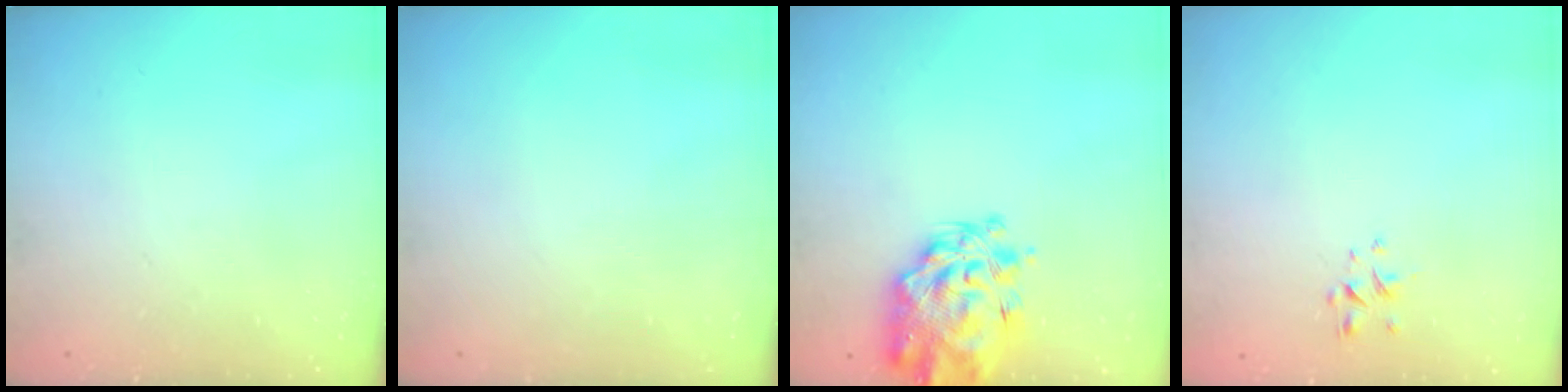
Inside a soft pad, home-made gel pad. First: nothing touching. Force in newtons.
{"total": 0.0}
{"total": 7.9, "press": 7.4, "slide": 2.8}
{"total": 1.3, "press": 1.1, "slide": 0.6}